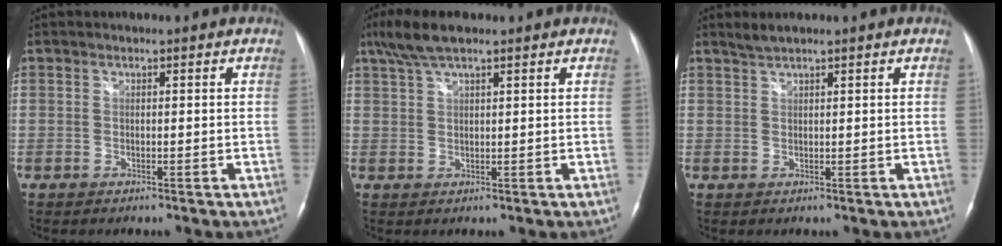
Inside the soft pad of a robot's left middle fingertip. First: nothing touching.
{"total": 5.7, "force": [4.1, 1.2, 3.8], "torque": [-0.085, 0.021, 0.077]}
{"total": 1.7, "force": [1.5, -0.1, 0.7], "torque": [-0.016, 0.006, 0.034]}